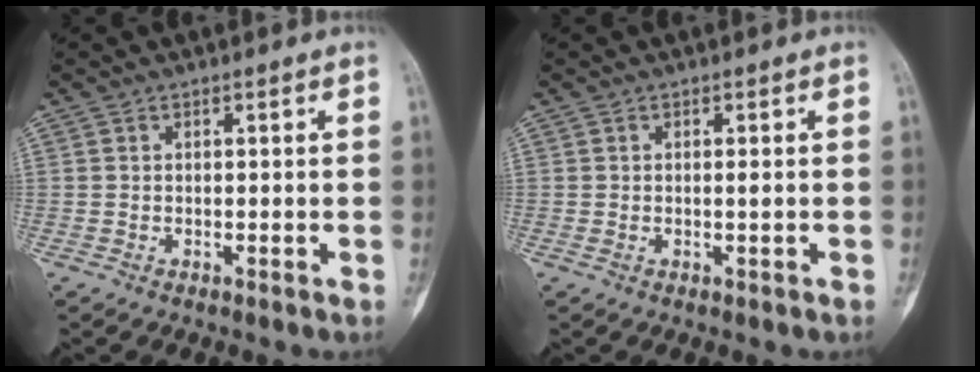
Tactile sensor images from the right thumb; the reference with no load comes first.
{"total": 0.9, "force": [0.0, 0.1, 0.9], "torque": [-0.015, -0.001, 0.001]}